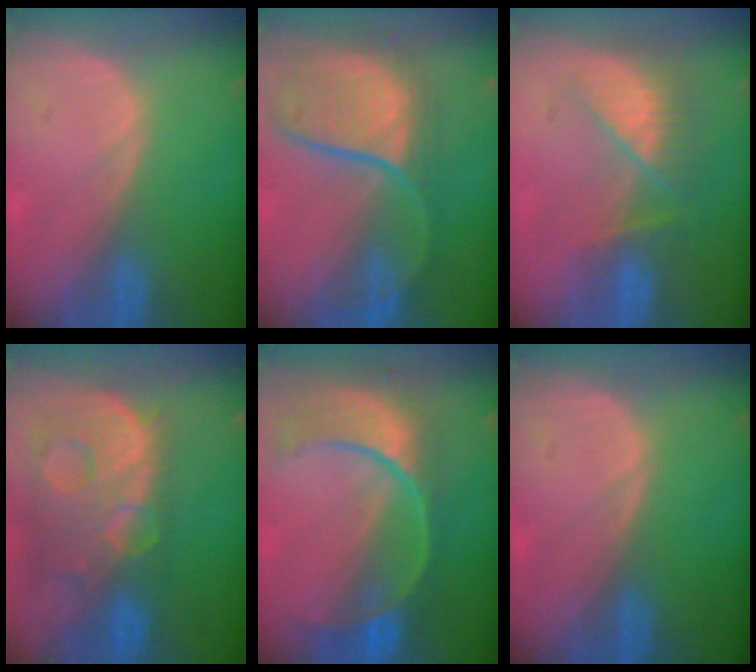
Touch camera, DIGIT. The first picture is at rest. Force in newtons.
{"total": 10.7, "press": 9.7, "slide": 4.4}
{"total": 7.9, "press": 6.9, "slide": 3.9}
{"total": 13.8, "press": 11.2, "slide": 8.1}
{"total": 11.1, "press": 9.3, "slide": 6.1}
{"total": 0.0}